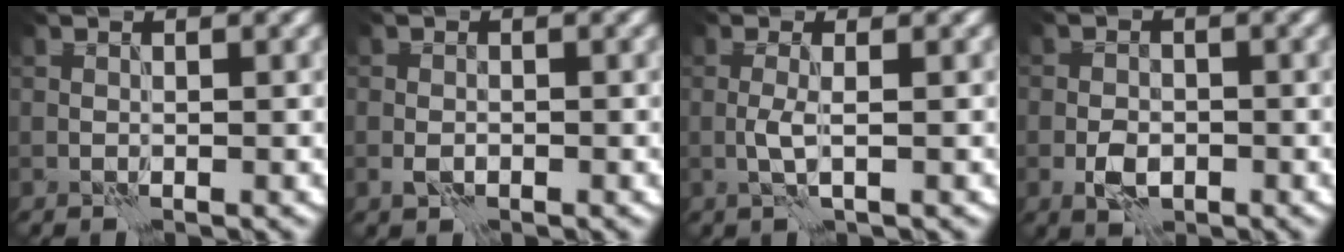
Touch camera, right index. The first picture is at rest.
{"total": 1.3, "force": [-0.5, 0.9, 0.8], "torque": [-0.015, 0.000, -0.012]}
{"total": 1.5, "force": [-0.3, 0.0, 1.4], "torque": [-0.033, 0.002, -0.009]}
{"total": 2.8, "force": [-1.0, 1.8, 1.9], "torque": [-0.030, -0.001, -0.023]}